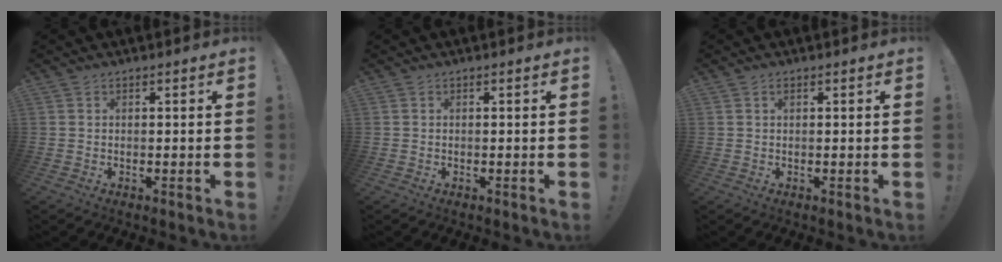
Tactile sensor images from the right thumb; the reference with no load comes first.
{"total": 0.0}
{"total": 0.7, "force": [0.3, 0.4, 0.5], "torque": [-0.006, 0.000, 0.004]}